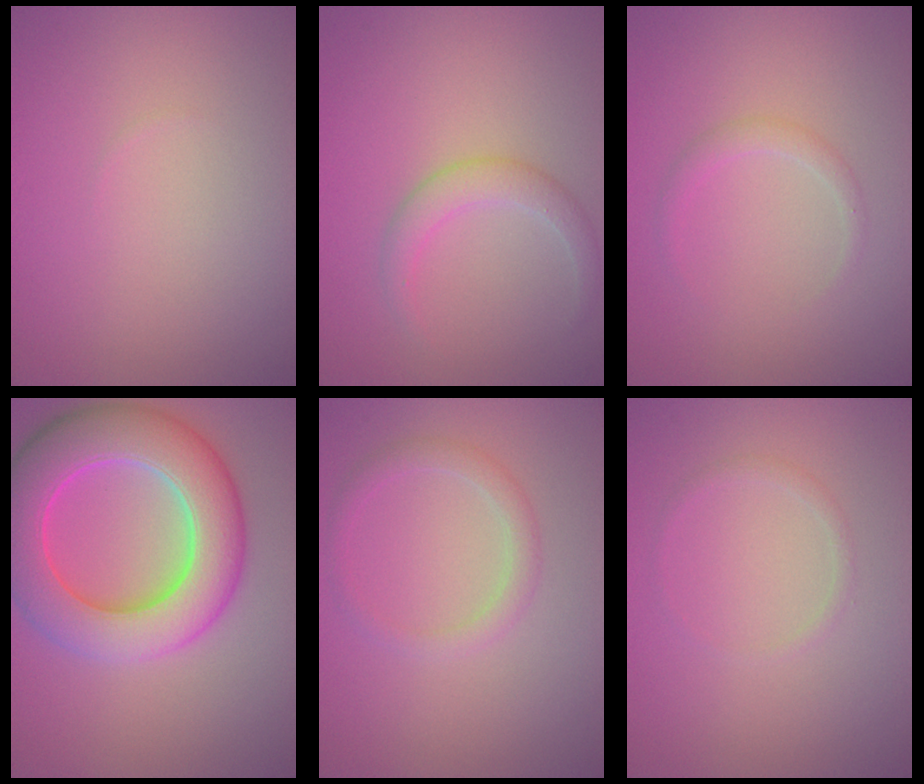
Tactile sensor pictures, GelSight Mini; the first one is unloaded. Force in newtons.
{"total": 2.3, "press": 2.3, "slide": 0.1}
{"total": 1.2, "press": 1.2, "slide": 0.1}
{"total": 10.0, "press": 10.0, "slide": 0.5}
{"total": 1.9, "press": 1.9, "slide": 0.1}
{"total": 0.8, "press": 0.8, "slide": 0.1}